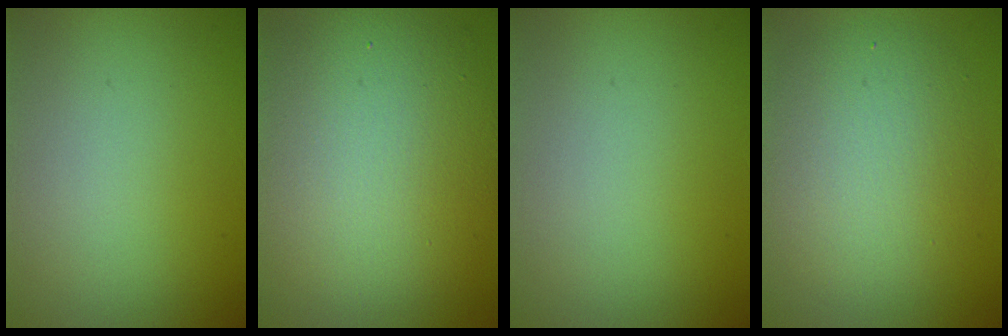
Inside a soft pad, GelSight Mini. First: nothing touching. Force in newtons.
{"total": 11.1, "press": 11.1, "slide": 0.5}
{"total": 0.0}
{"total": 5.5, "press": 5.5, "slide": 0.2}